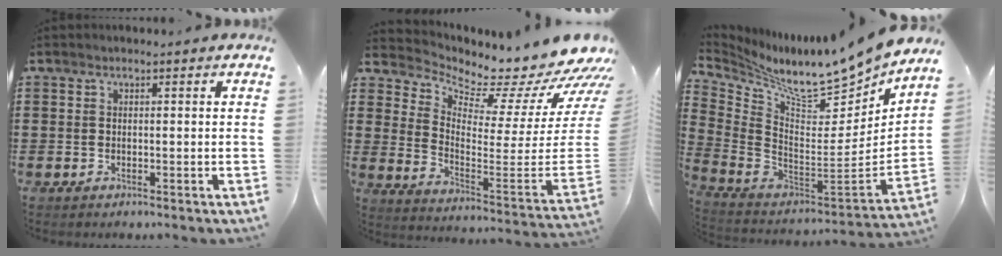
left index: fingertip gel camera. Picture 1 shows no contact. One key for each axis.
{"total": 5.7, "fx": 5.6, "fy": 0.8, "fz": 1.2, "tx": -0.030, "ty": -0.084, "tz": 0.083}
{"total": 9.2, "fx": 8.2, "fy": 1.0, "fz": 4.0, "tx": -0.102, "ty": -0.080, "tz": 0.127}